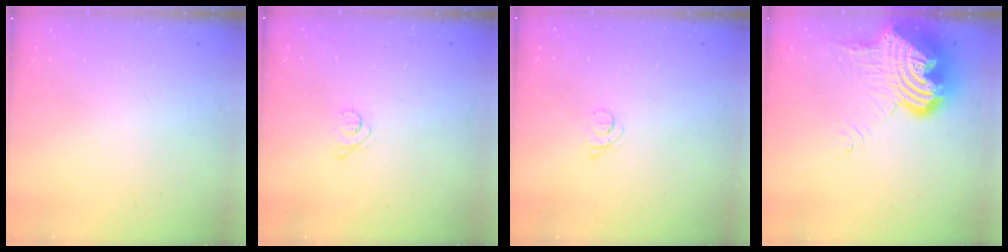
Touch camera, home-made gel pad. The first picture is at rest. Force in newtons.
{"total": 2.7, "press": 2.7, "slide": 0.3}
{"total": 2.5, "press": 2.5, "slide": 0.3}
{"total": 17.7, "press": 17.5, "slide": 2.7}